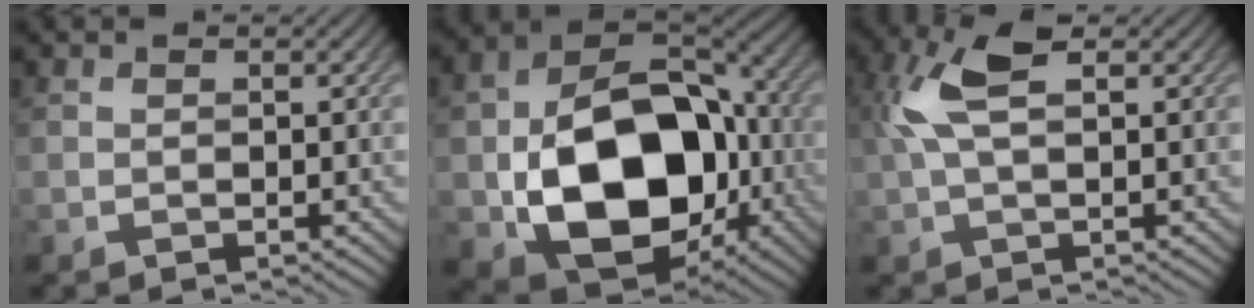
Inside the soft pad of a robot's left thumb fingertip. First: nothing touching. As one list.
[{"total": 17.5, "force": [-3.6, 12.1, 12.1], "torque": [-0.210, -0.031, -0.059]}, {"total": 6.1, "force": [1.8, 2.4, 5.3], "torque": [-0.125, 0.013, 0.028]}]